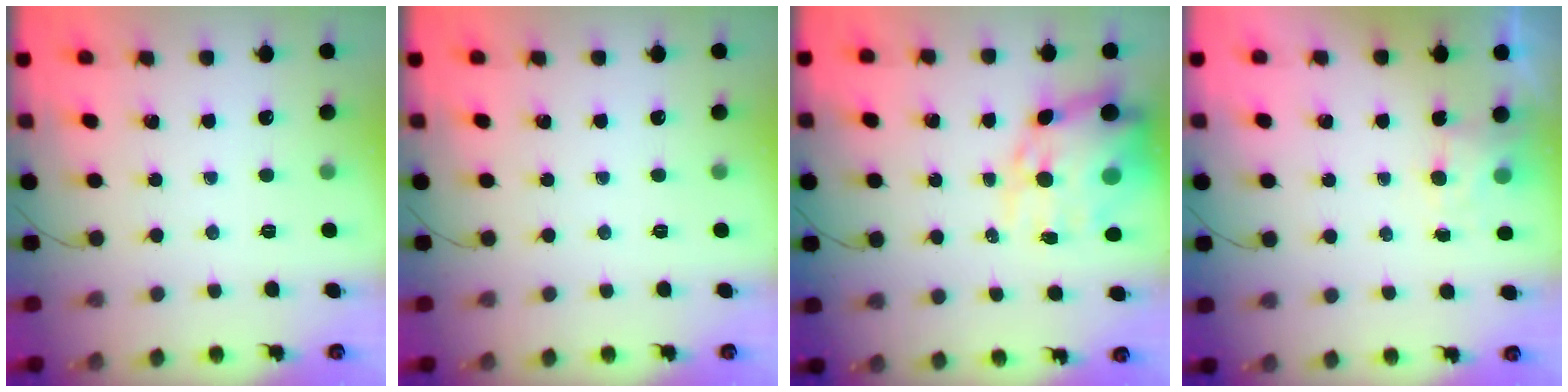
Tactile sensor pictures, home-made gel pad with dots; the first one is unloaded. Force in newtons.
{"total": 0.0}
{"total": 16.8, "press": 16.3, "slide": 4.2}
{"total": 4.0, "press": 3.8, "slide": 1.2}